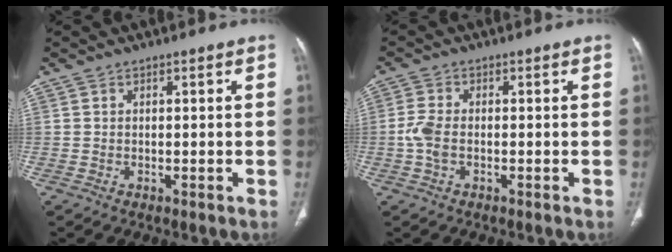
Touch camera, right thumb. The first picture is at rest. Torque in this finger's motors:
{"motor_torque": [0.78, 0.67, 0.77, 0.04, 0.09]}